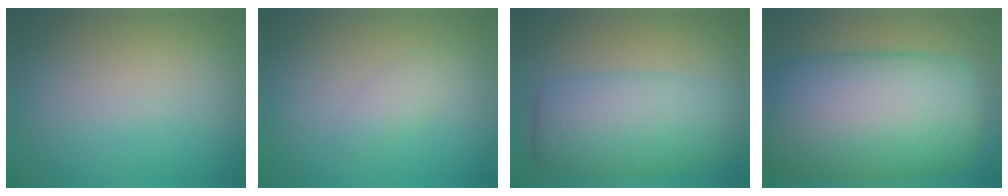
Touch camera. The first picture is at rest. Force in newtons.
{"total": 1.4, "press": 1.4, "slide": 0.1}
{"total": 7.1, "press": 7.1, "slide": 0.2}
{"total": 17.6, "press": 17.6, "slide": 0.1}